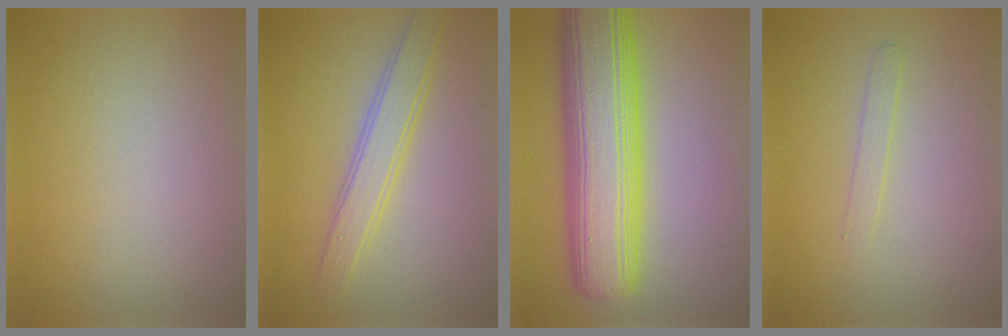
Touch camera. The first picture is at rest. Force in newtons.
{"total": 3.5, "press": 3.5, "slide": 0.1}
{"total": 12.1, "press": 12.1, "slide": 0.5}
{"total": 1.0, "press": 1.0, "slide": 0.1}